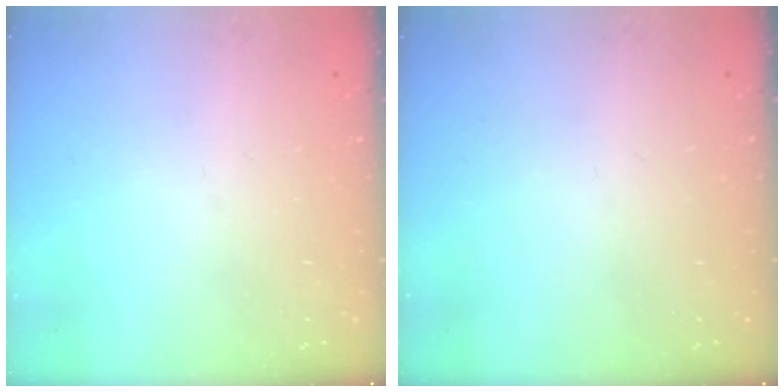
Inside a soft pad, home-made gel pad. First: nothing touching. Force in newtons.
{"total": 0.0}